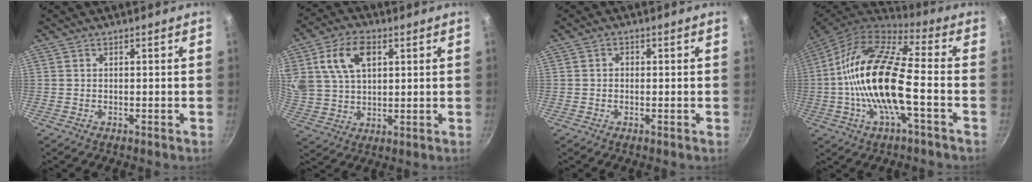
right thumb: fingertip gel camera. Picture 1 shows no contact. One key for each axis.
{"total": 12.4, "fx": 4.5, "fy": 8.0, "fz": 8.4, "tx": -0.145, "ty": -0.003, "tz": 0.086}
{"total": 1.3, "fx": 0.0, "fy": 1.1, "fz": 0.6, "tx": -0.009, "ty": 0.005, "tz": -0.003}
{"total": 19.5, "fx": -2.9, "fy": 6.9, "fz": 18.0, "tx": -0.346, "ty": 0.036, "tz": -0.072}